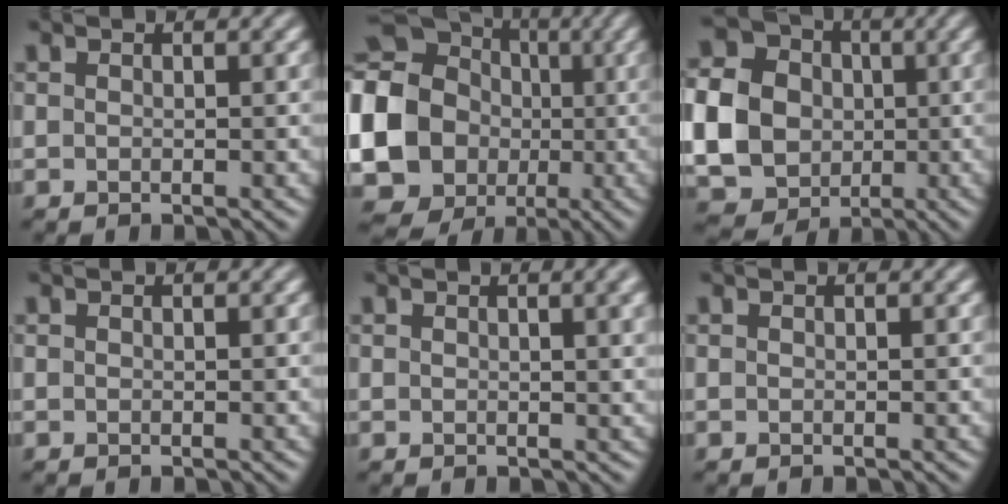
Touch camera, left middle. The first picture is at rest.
{"total": 18.6, "force": [-0.2, 17.3, 7.0], "torque": [-0.175, 0.004, -0.053]}
{"total": 10.7, "force": [-0.6, 9.6, 4.8], "torque": [-0.124, -0.011, -0.026]}
{"total": 0.0}
{"total": 3.8, "force": [1.5, 1.4, 3.2], "torque": [-0.030, 0.008, 0.020]}
{"total": 0.0}